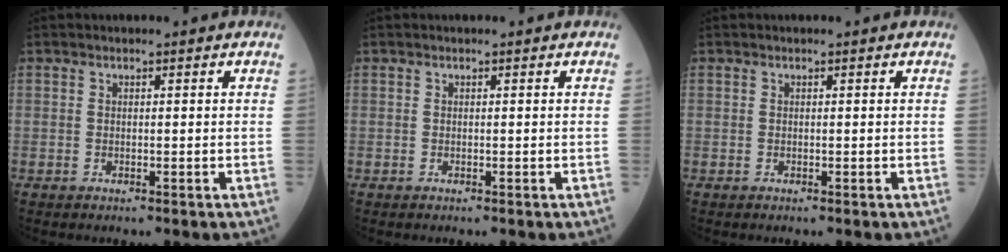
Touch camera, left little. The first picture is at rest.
{"total": 0.0}
{"total": 0.0}